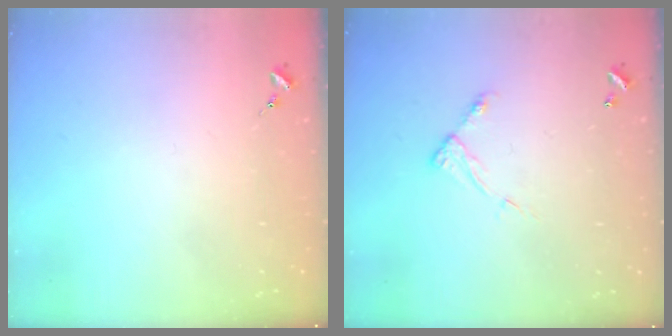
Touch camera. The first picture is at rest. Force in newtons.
{"total": 6.4, "press": 6.4, "slide": 0.6}